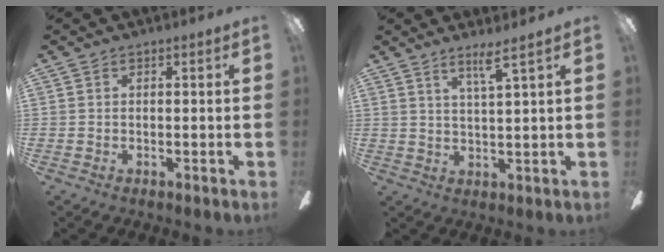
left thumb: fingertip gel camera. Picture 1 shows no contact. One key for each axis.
{"total": 4.8, "fx": 3.6, "fy": -0.3, "fz": 3.1, "tx": -0.063, "ty": -0.013, "tz": 0.058}